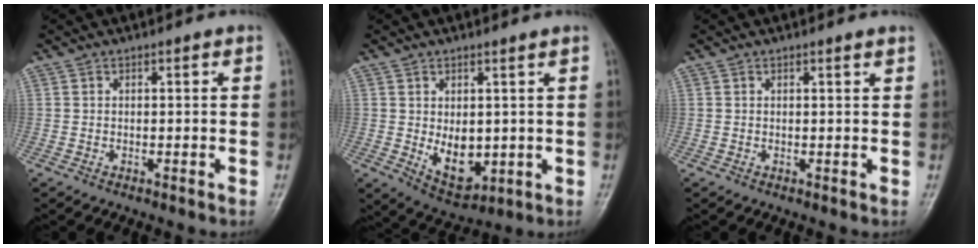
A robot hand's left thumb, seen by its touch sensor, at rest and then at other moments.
{"total": 7.6, "force": [0.2, 4.6, 6.1], "torque": [-0.065, -0.018, 0.025]}
{"total": 0.7, "force": [0.6, -0.1, 0.4], "torque": [-0.014, -0.005, 0.011]}